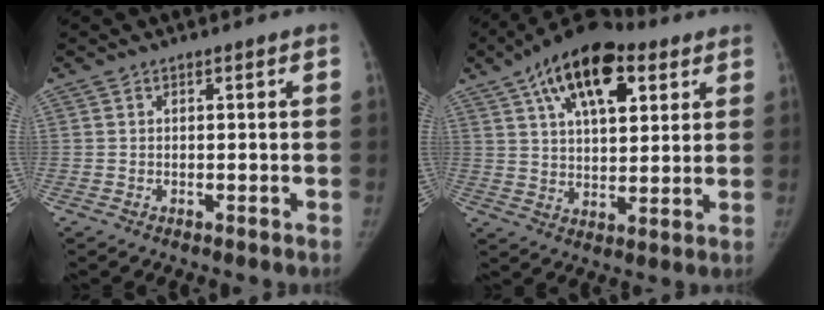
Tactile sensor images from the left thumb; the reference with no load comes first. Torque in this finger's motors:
{"motor_torque": [1.66, 1.70, 1.69, -1.08, 0.19]}